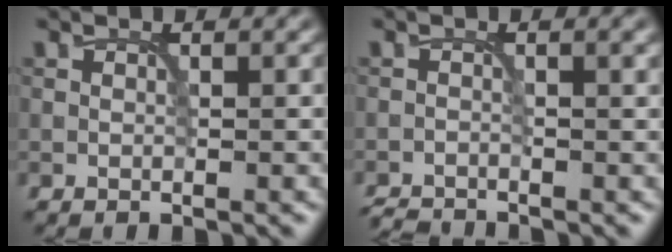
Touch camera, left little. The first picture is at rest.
{"total": 2.4, "force": [-2.1, 0.5, 1.1], "torque": [-0.016, -0.007, -0.047]}